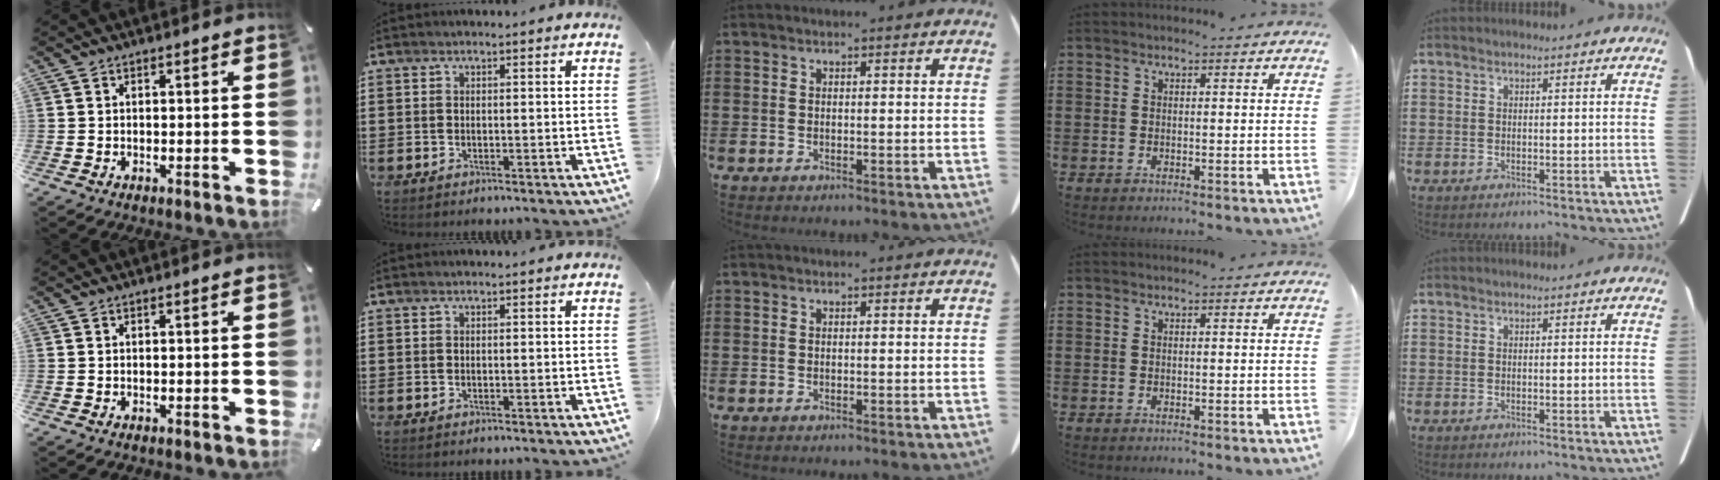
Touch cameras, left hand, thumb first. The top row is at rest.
{}